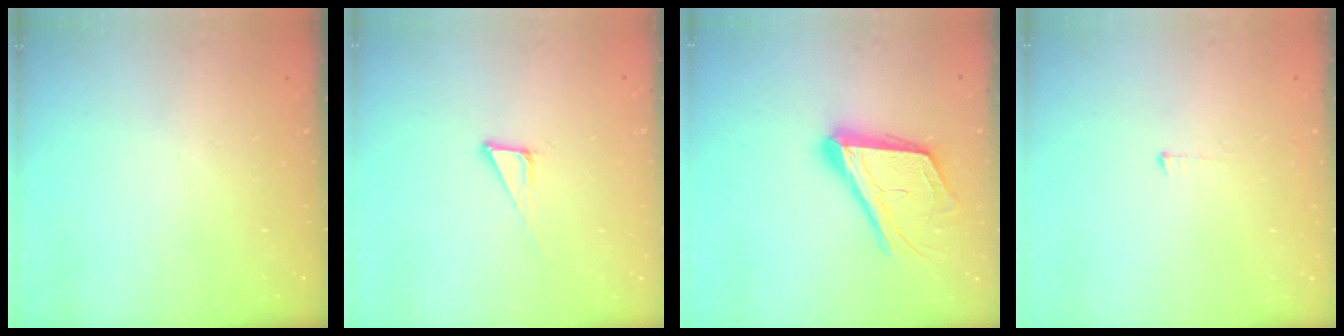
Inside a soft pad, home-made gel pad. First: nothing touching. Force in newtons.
{"total": 3.9, "press": 3.9, "slide": 0.2}
{"total": 19.7, "press": 19.6, "slide": 2.3}
{"total": 3.0, "press": 3.0, "slide": 0.3}